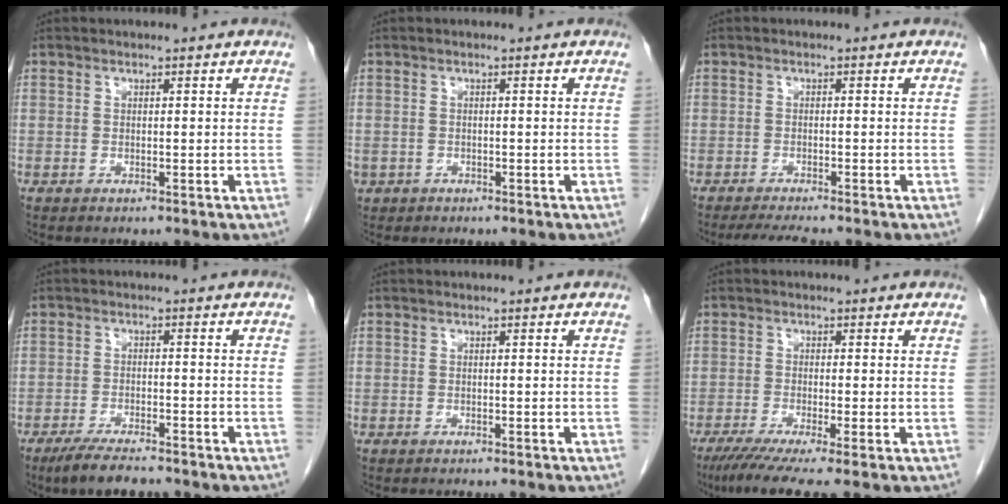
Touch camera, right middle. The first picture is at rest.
{"total": 1.5, "force": [-0.8, 1.2, 0.2], "torque": [-0.010, 0.003, -0.010]}
{"total": 3.9, "force": [-3.4, -0.1, 1.9], "torque": [-0.032, -0.012, -0.055]}
{"total": 6.2, "force": [-5.1, 1.0, 3.4], "torque": [-0.061, -0.014, -0.089]}
{"total": 1.7, "force": [-1.5, -0.2, 0.7], "torque": [-0.007, 0.002, -0.018]}
{"total": 6.8, "force": [-4.9, -0.5, 4.7], "torque": [-0.072, -0.020, -0.083]}